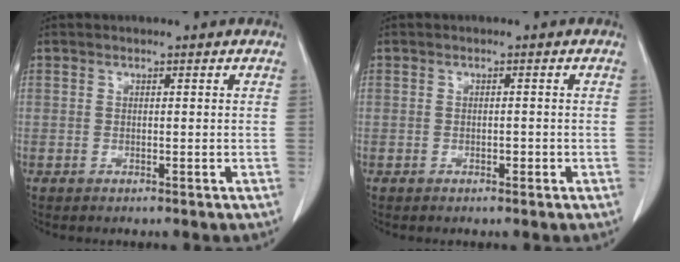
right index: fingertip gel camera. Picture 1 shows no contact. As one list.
[{"total": 0.9, "force": [-0.3, 0.5, 0.6], "torque": [-0.010, 0.001, -0.003]}]